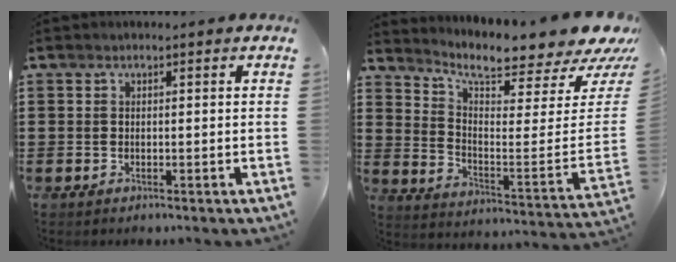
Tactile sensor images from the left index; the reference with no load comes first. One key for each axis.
{"total": 7.1, "fx": 6.3, "fy": 0.6, "fz": 3.3, "tx": -0.073, "ty": -0.065, "tz": 0.099}